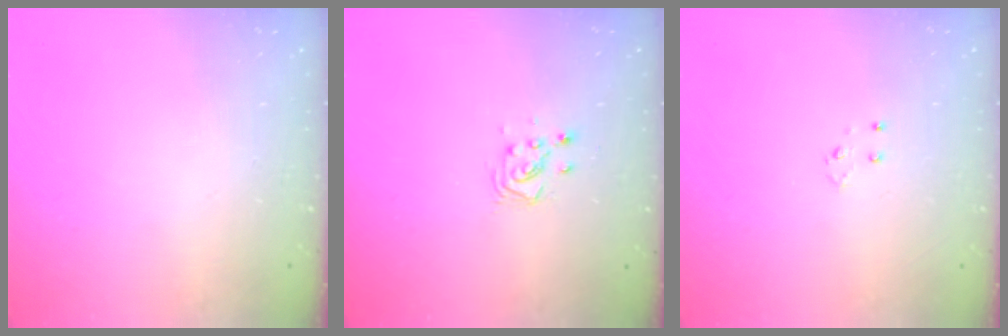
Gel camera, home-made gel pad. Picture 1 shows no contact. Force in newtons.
{"total": 4.0, "press": 4.0, "slide": 0.4}
{"total": 3.1, "press": 3.1, "slide": 0.6}